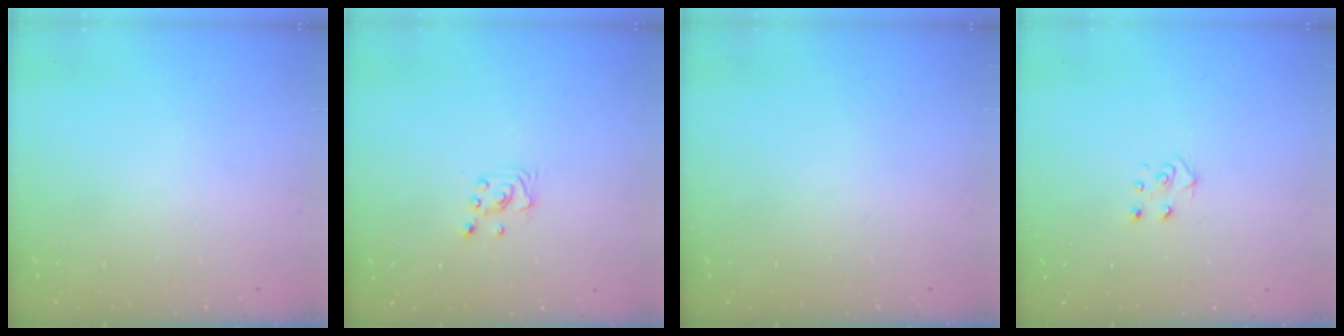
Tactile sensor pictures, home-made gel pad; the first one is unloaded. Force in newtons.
{"total": 2.2, "press": 2.2, "slide": 0.2}
{"total": 0.0}
{"total": 4.6, "press": 4.6, "slide": 0.4}